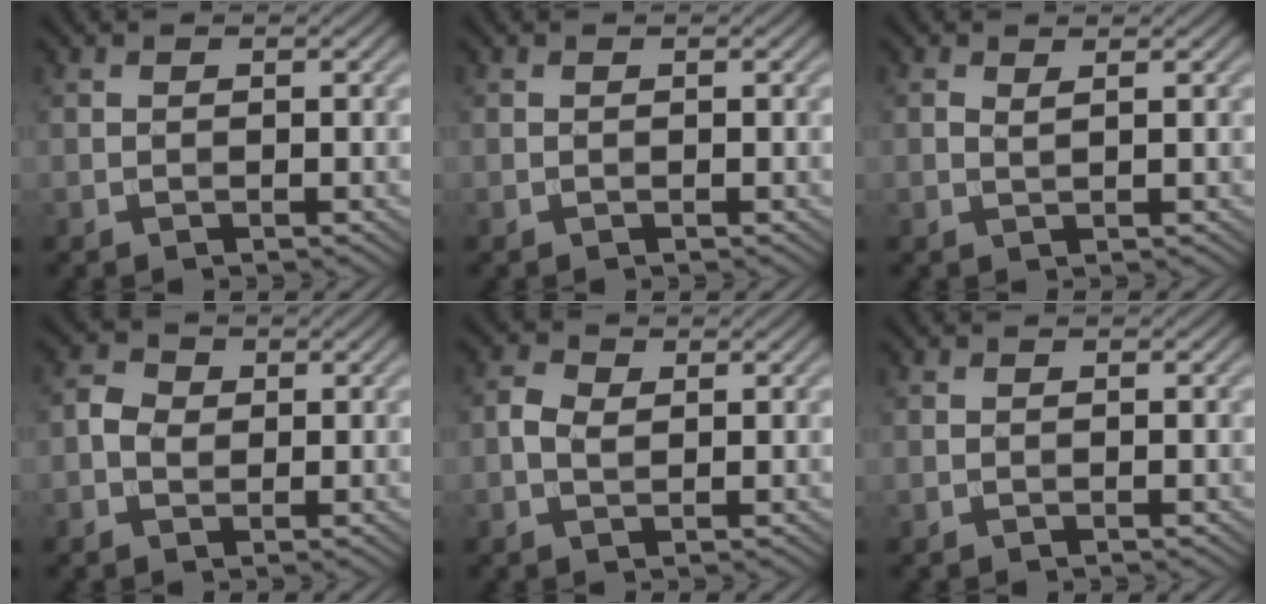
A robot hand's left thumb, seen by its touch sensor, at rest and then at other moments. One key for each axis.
{"total": 0.0}
{"total": 0.9, "fx": 0.6, "fy": 0.1, "fz": 0.7, "tx": -0.016, "ty": 0.001, "tz": 0.010}
{"total": 2.5, "fx": 0.1, "fy": 2.1, "fz": 1.4, "tx": -0.032, "ty": 0.004, "tz": -0.004}
{"total": 2.3, "fx": 0.4, "fy": 1.5, "fz": 1.7, "tx": -0.041, "ty": 0.003, "tz": 0.004}
{"total": 0.0}